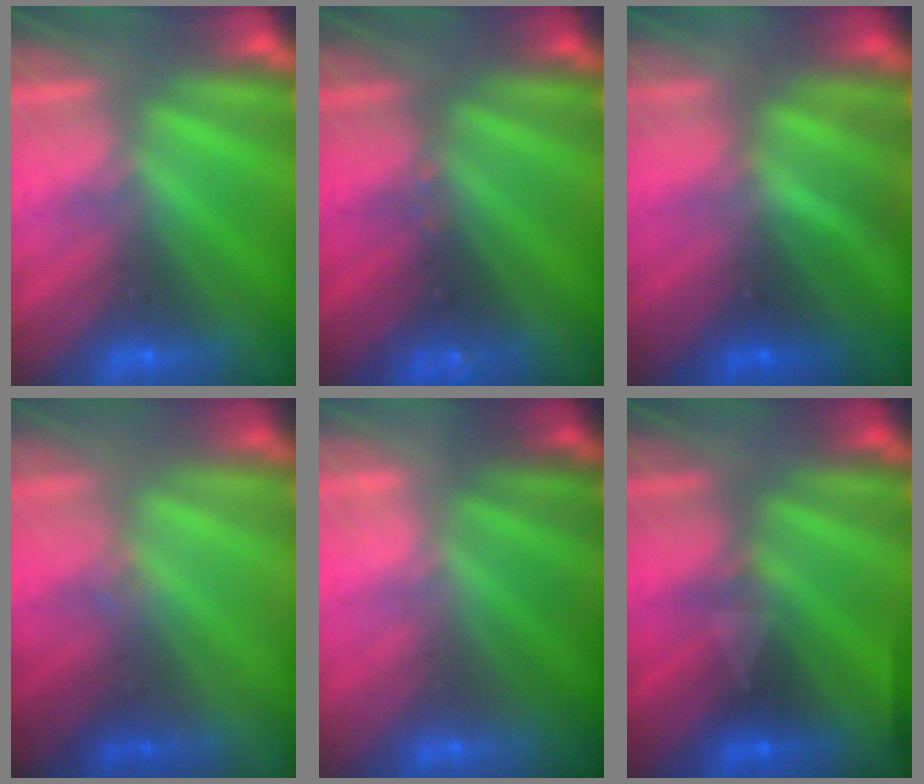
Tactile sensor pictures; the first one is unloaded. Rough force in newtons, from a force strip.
{"total": 2.4}
{"total": 1.3}
{"total": 1.3}
{"total": 2.2}
{"total": 3.0}